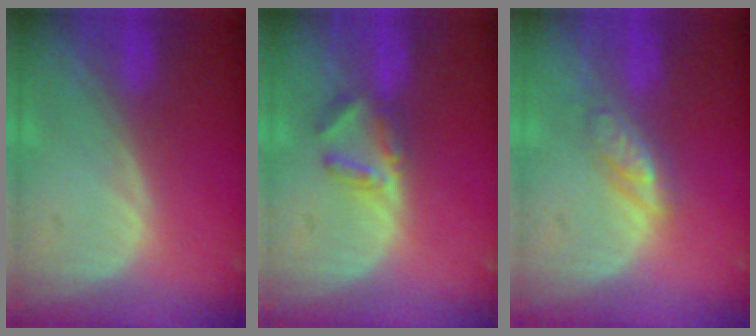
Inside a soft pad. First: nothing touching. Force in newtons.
{"total": 3.7, "press": 3.6, "slide": 1.0}
{"total": 3.8, "press": 3.7, "slide": 0.3}